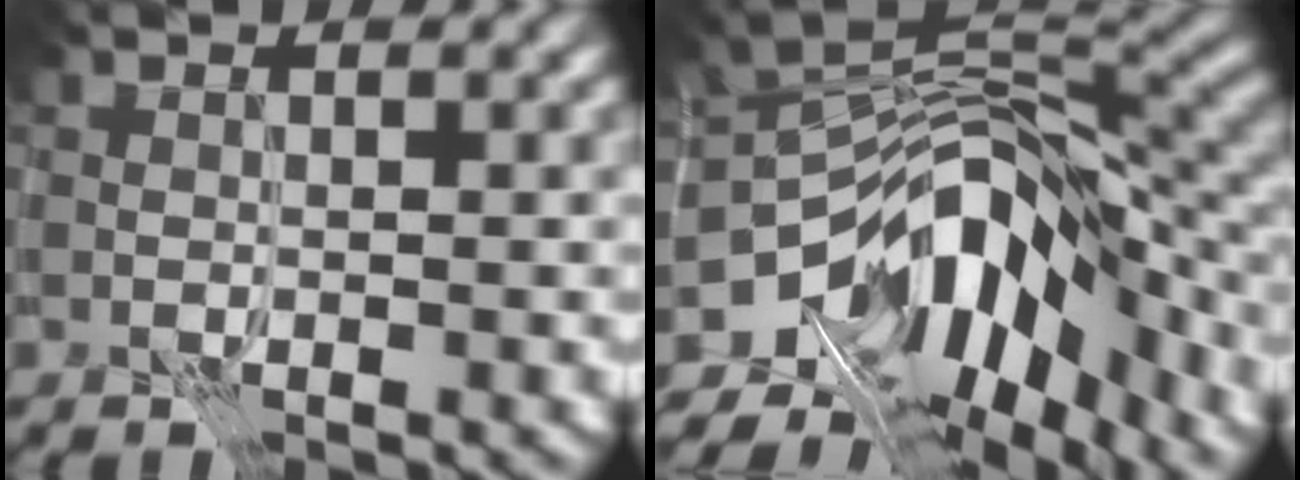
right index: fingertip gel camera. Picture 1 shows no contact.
{"total": 12.0, "force": [-6.9, 6.4, 7.4], "torque": [-0.112, 0.013, -0.118]}